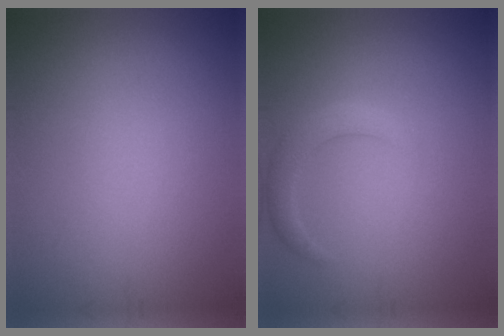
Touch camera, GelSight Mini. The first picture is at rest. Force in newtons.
{"total": 2.2, "press": 2.1, "slide": 0.2}